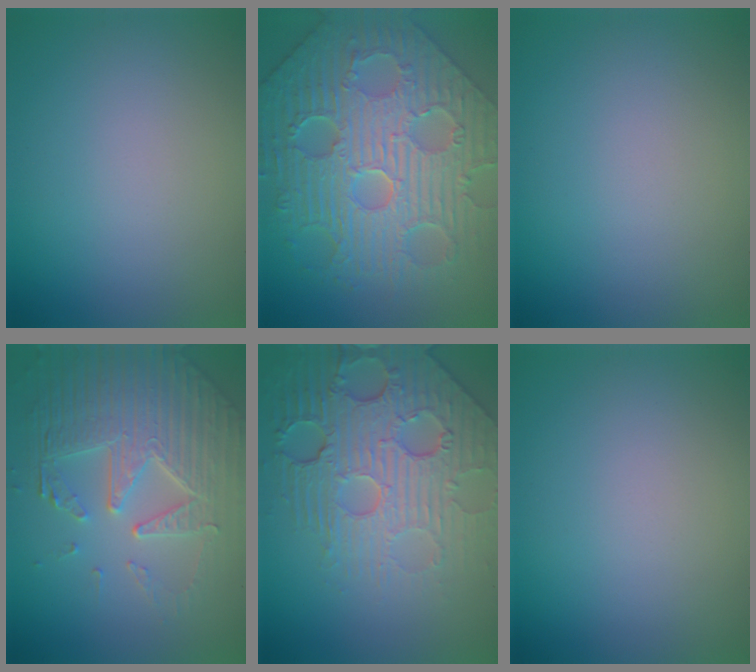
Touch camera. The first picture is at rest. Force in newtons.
{"total": 11.5, "press": 8.1, "slide": 8.1}
{"total": 0.0}
{"total": 7.4, "press": 5.4, "slide": 5.1}
{"total": 8.1, "press": 5.8, "slide": 5.7}
{"total": 0.0}